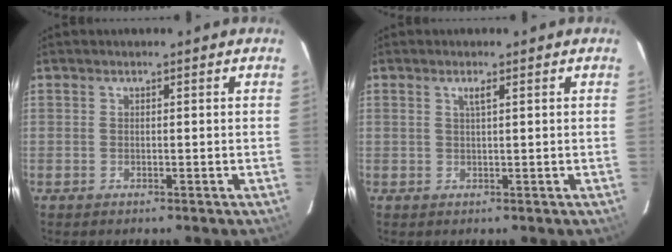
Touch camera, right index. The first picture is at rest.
{"total": 1.3, "force": [0.6, 0.0, 1.2], "torque": [-0.021, 0.001, 0.011]}